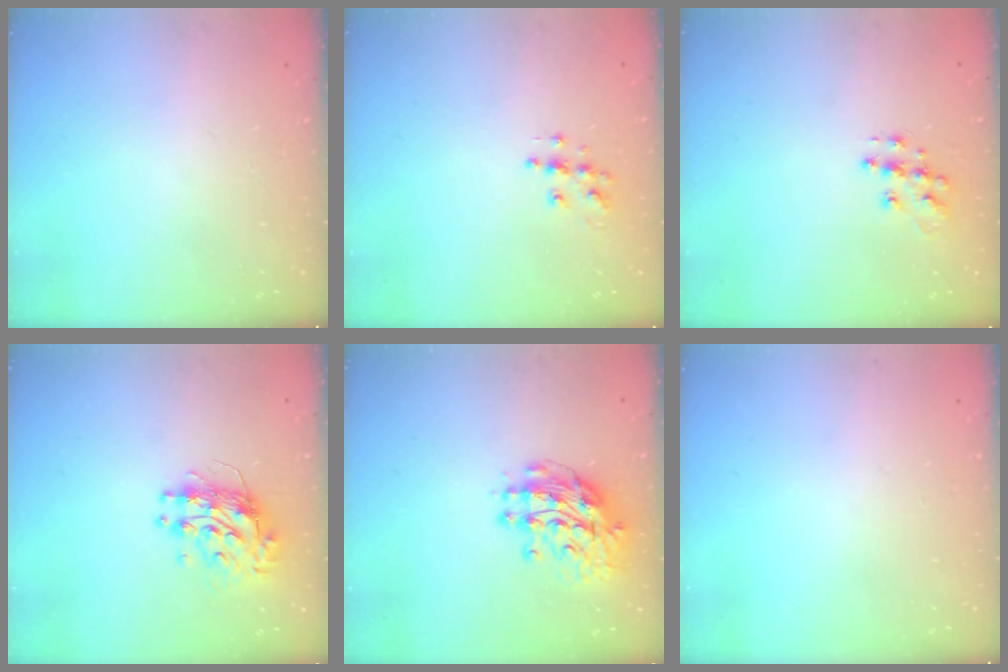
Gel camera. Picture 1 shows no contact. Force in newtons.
{"total": 6.1, "press": 6.1, "slide": 0.3}
{"total": 10.2, "press": 10.2, "slide": 0.7}
{"total": 9.1, "press": 9.1, "slide": 0.8}
{"total": 12.2, "press": 12.1, "slide": 1.1}
{"total": 0.0}